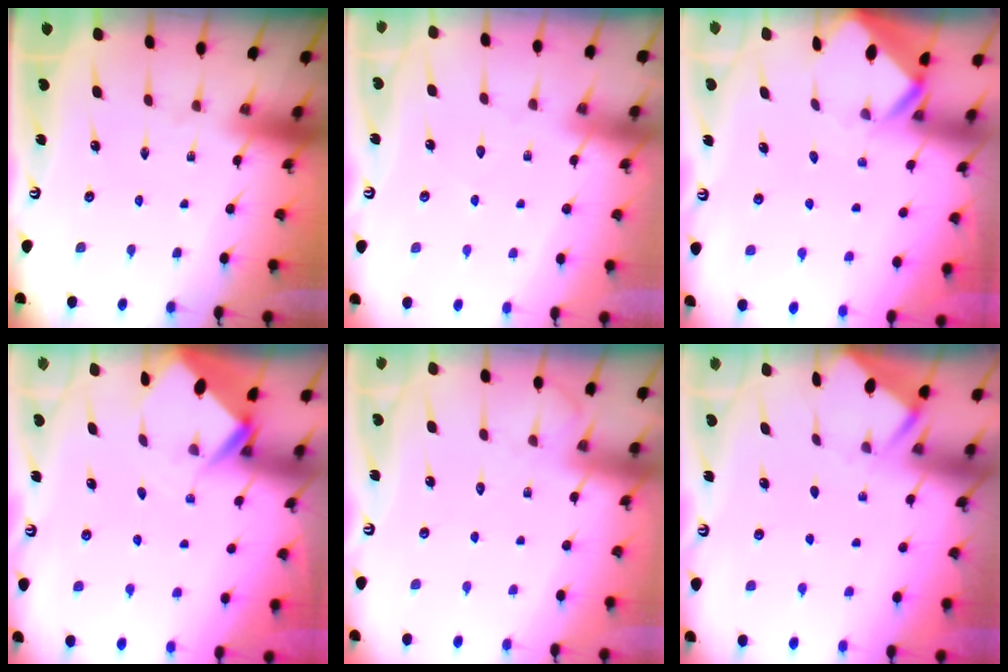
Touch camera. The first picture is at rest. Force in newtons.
{"total": 2.3, "press": 2.3, "slide": 0.3}
{"total": 2.9, "press": 2.9, "slide": 0.2}
{"total": 3.9, "press": 3.9, "slide": 0.3}
{"total": 5.5, "press": 5.5, "slide": 0.6}
{"total": 2.9, "press": 2.9, "slide": 0.3}